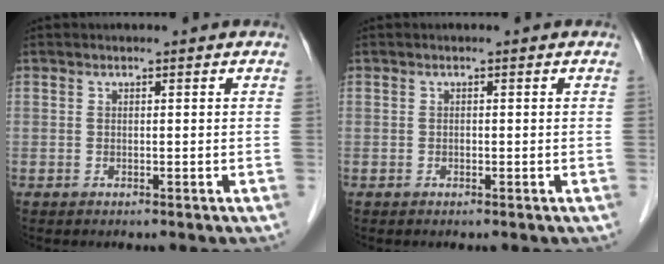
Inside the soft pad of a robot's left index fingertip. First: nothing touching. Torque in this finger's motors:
{"motor_torque": [0.07, -0.01, -0.08, -0.01]}